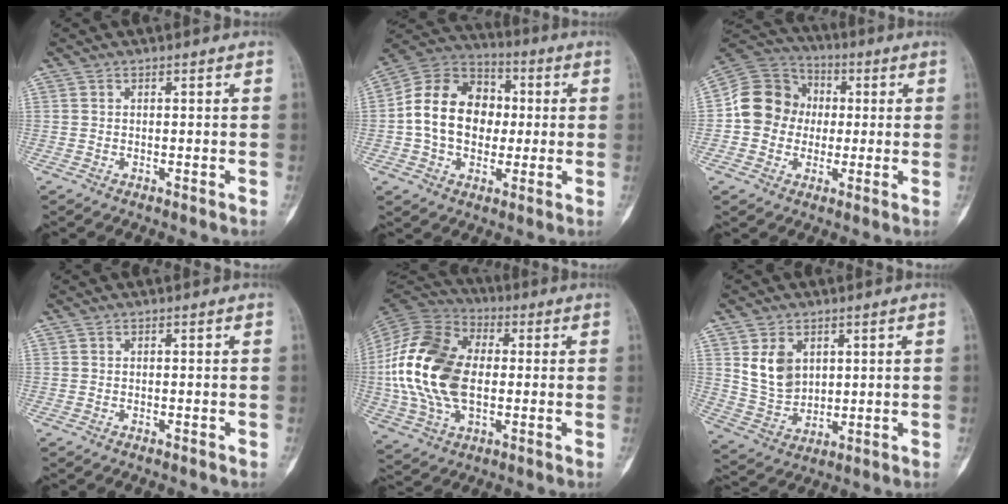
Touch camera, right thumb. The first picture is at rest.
{"total": 16.4, "force": [0.1, 12.5, 10.6], "torque": [-0.155, 0.032, -0.006]}
{"total": 12.6, "force": [0.0, 11.4, 5.3], "torque": [-0.071, 0.027, -0.008]}
{"total": 0.0}
{"total": 21.2, "force": [0.0, 13.3, 16.6], "torque": [-0.336, 0.010, 0.000]}
{"total": 8.1, "force": [2.9, 5.9, 4.7], "torque": [-0.066, -0.019, 0.069]}